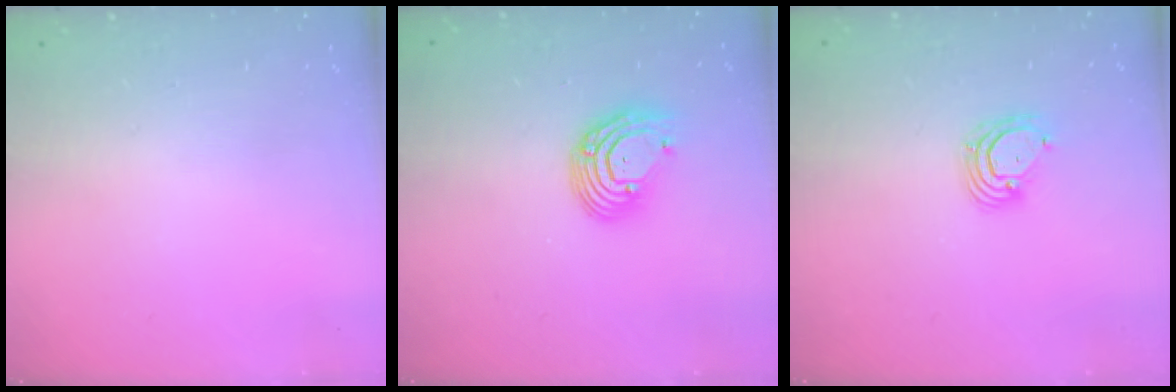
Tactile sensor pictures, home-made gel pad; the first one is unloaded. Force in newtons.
{"total": 8.9, "press": 8.8, "slide": 0.8}
{"total": 5.2, "press": 5.2, "slide": 0.6}